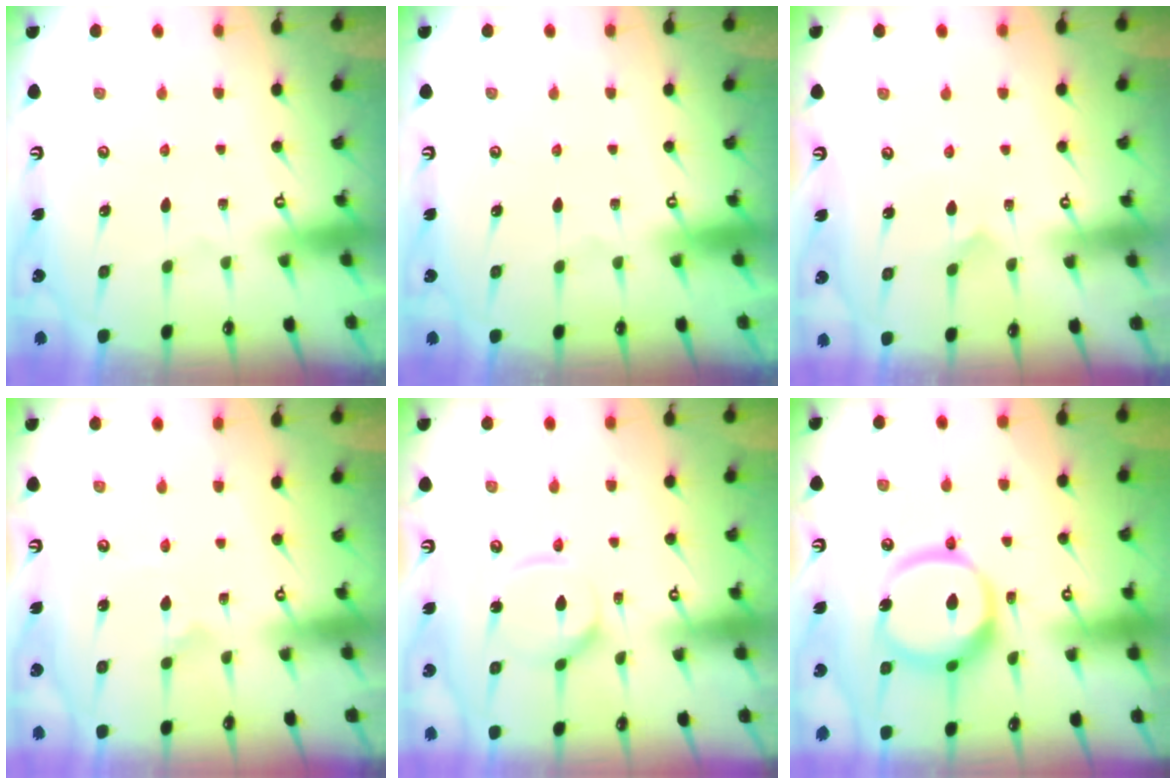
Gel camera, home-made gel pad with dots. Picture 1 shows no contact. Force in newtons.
{"total": 0.0}
{"total": 2.8, "press": 2.8, "slide": 0.2}
{"total": 0.6, "press": 0.6, "slide": 0.0}
{"total": 8.8, "press": 8.7, "slide": 0.7}
{"total": 15.2, "press": 15.1, "slide": 2.1}